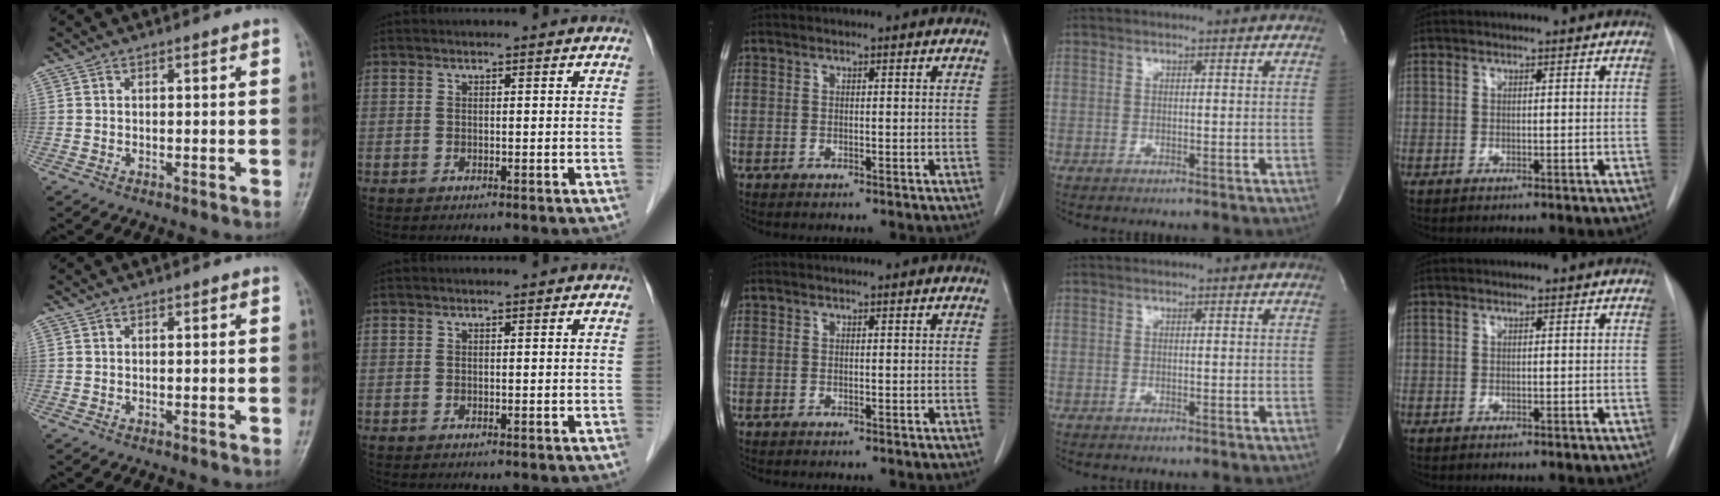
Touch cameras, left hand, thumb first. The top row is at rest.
{}